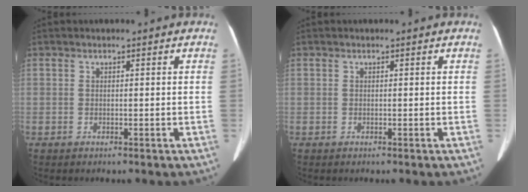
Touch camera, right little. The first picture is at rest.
{"total": 0.0}